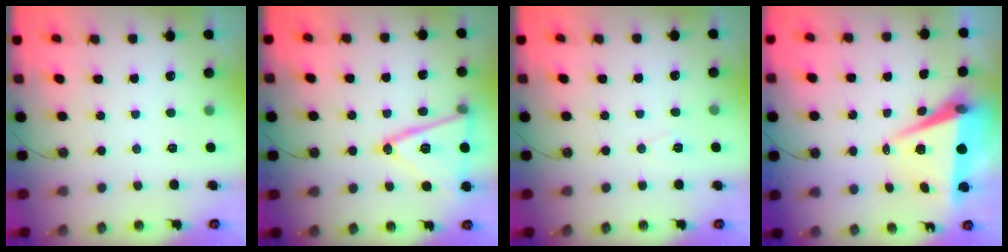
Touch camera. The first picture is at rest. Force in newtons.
{"total": 17.6, "press": 17.3, "slide": 3.4}
{"total": 5.7, "press": 3.5, "slide": 4.4}
{"total": 7.9, "press": 6.5, "slide": 4.4}